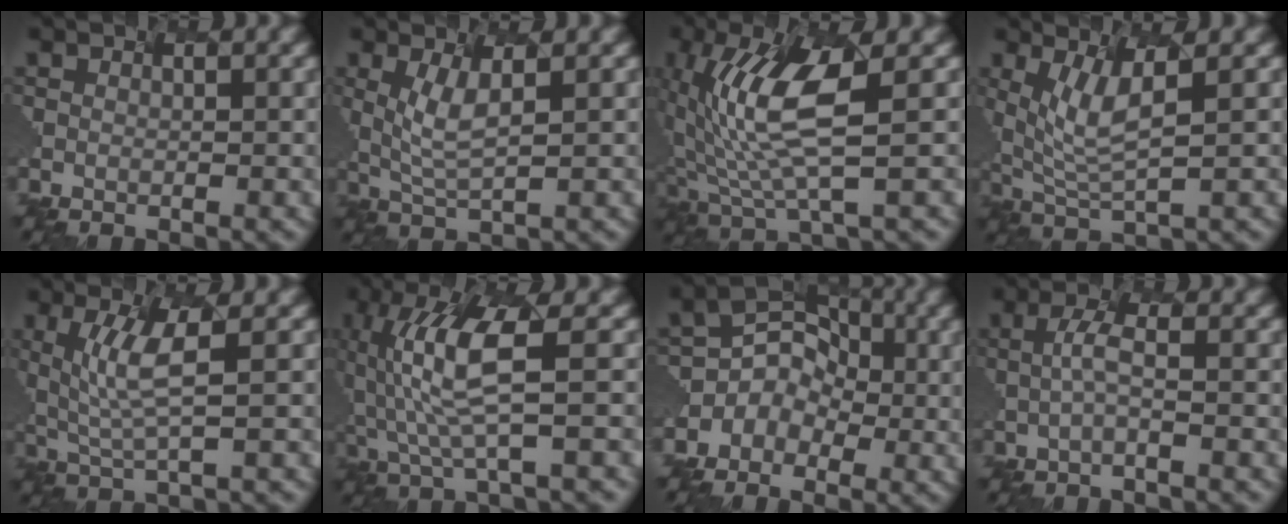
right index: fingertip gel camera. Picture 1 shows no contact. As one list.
[{"total": 2.7, "force": [0.0, 0.5, 2.7], "torque": [-0.074, -0.007, 0.016]}, {"total": 7.4, "force": [0.2, 1.9, 7.2], "torque": [-0.158, -0.003, 0.016]}, {"total": 3.7, "force": [0.7, 0.8, 3.5], "torque": [-0.090, -0.012, 0.033]}, {"total": 3.7, "force": [0.1, 0.4, 3.7], "torque": [-0.093, -0.005, 0.017]}, {"total": 6.9, "force": [-0.7, 1.0, 6.8], "torque": [-0.154, 0.006, 0.000]}, {"total": 4.5, "force": [-2.5, 3.6, 1.0], "torque": [0.009, 0.018, -0.055]}, {"total": 1.8, "force": [-1.0, 0.0, 1.4], "torque": [-0.037, 0.004, -0.010]}]